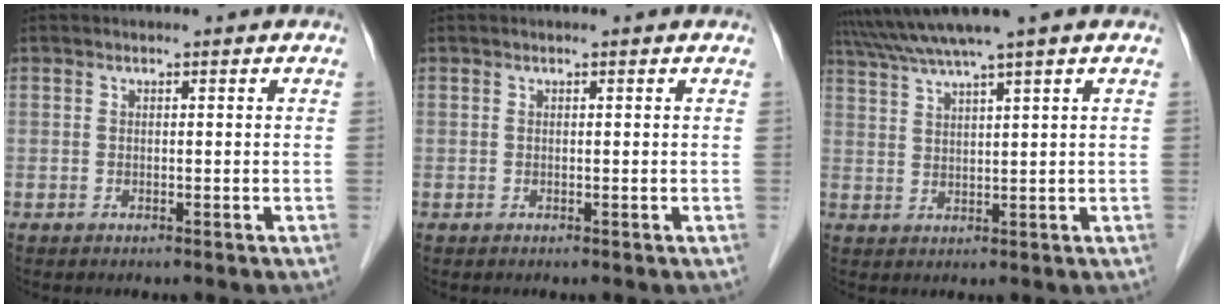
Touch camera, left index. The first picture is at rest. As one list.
[{"total": 0.0}, {"total": 7.2, "force": [5.8, -1.9, 3.9], "torque": [-0.070, 0.024, 0.105]}]